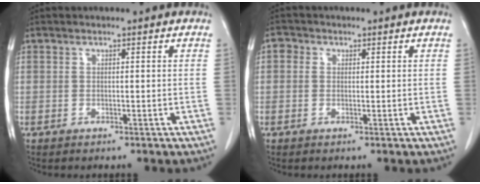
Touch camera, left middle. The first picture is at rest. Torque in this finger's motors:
{"motor_torque": [0.12, -0.09, -0.03, 0.00]}